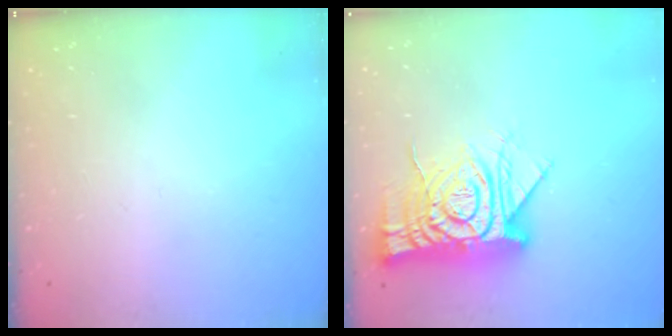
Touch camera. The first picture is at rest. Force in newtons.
{"total": 18.4, "press": 18.3, "slide": 1.8}